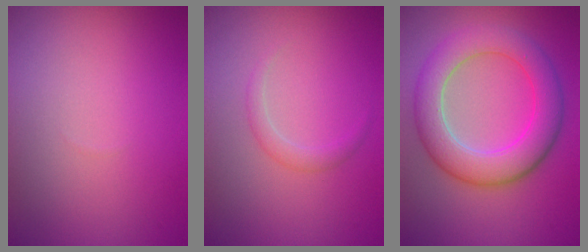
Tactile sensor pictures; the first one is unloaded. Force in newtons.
{"total": 0.7, "press": 0.7, "slide": 0.1}
{"total": 6.8, "press": 6.8, "slide": 0.5}